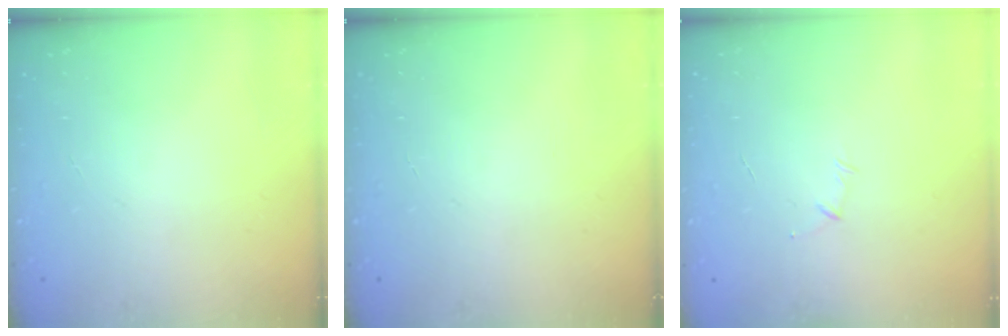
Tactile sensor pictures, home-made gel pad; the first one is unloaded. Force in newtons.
{"total": 0.0}
{"total": 4.0, "press": 3.9, "slide": 0.9}